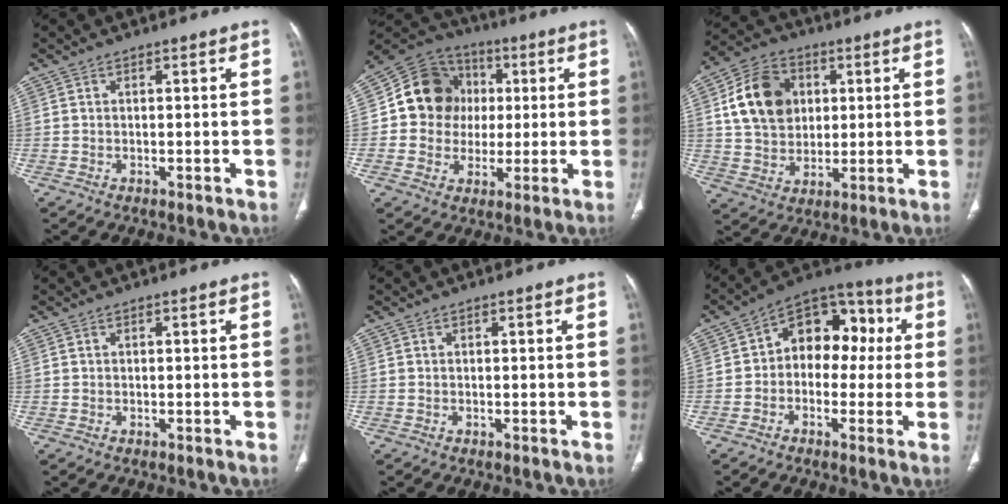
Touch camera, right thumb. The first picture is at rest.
{"total": 14.0, "force": [1.4, 12.7, 5.7], "torque": [-0.060, 0.017, 0.019]}
{"total": 14.3, "force": [3.4, 11.1, 8.3], "torque": [-0.125, 0.004, 0.060]}
{"total": 0.0}
{"total": 0.0}
{"total": 13.0, "force": [1.0, 9.3, 9.1], "torque": [-0.077, 0.044, -0.004]}